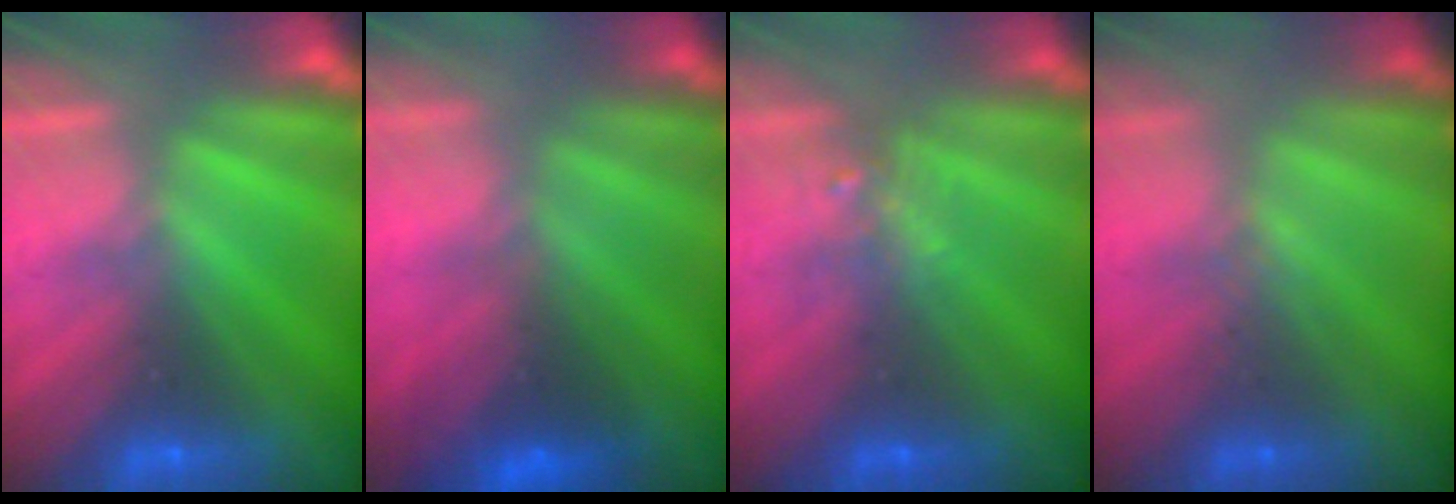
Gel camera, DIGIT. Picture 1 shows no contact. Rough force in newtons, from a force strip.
{"total": 2.3}
{"total": 2.3}
{"total": 2.6}